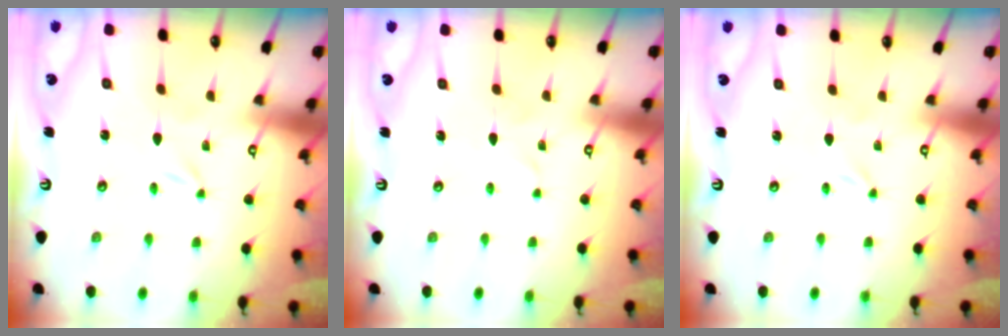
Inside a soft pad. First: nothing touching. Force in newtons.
{"total": 1.9, "press": 1.9, "slide": 0.1}
{"total": 0.0}